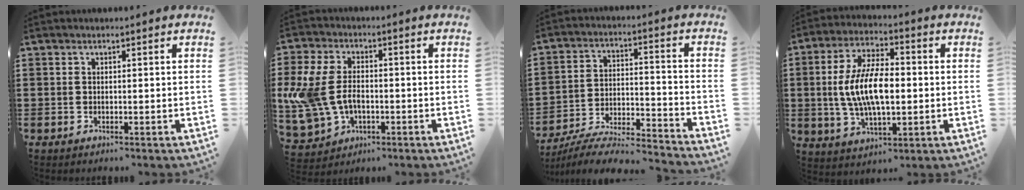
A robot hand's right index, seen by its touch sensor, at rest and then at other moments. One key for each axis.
{"total": 8.8, "fx": -0.8, "fy": 6.2, "fz": 6.3, "tx": -0.175, "ty": 0.003, "tz": -0.022}
{"total": 6.8, "fx": -6.3, "fy": 1.0, "fz": 2.5, "tx": -0.055, "ty": -0.005, "tz": -0.126}
{"total": 10.6, "fx": -0.4, "fy": 4.7, "fz": 9.5, "tx": -0.203, "ty": 0.003, "tz": -0.013}